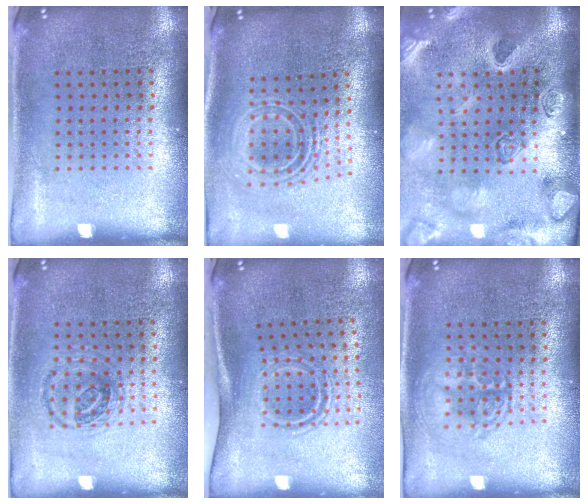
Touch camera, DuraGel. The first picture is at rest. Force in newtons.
{"total": 2.2, "press": 1.5, "slide": 1.5}
{"total": 4.1, "press": 3.2, "slide": 2.5}
{"total": 1.0, "press": 0.9, "slide": 0.2}
{"total": 1.9, "press": 1.1, "slide": 1.5}
{"total": 1.3, "press": 1.3, "slide": 0.1}